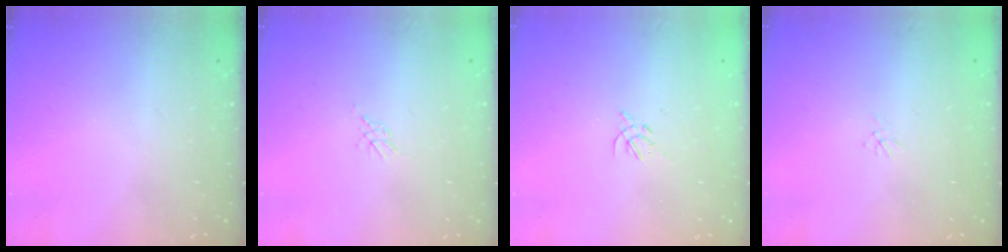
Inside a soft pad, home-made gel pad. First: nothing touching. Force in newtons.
{"total": 2.1, "press": 2.1, "slide": 0.5}
{"total": 1.4, "press": 1.3, "slide": 0.5}
{"total": 1.1, "press": 1.0, "slide": 0.3}